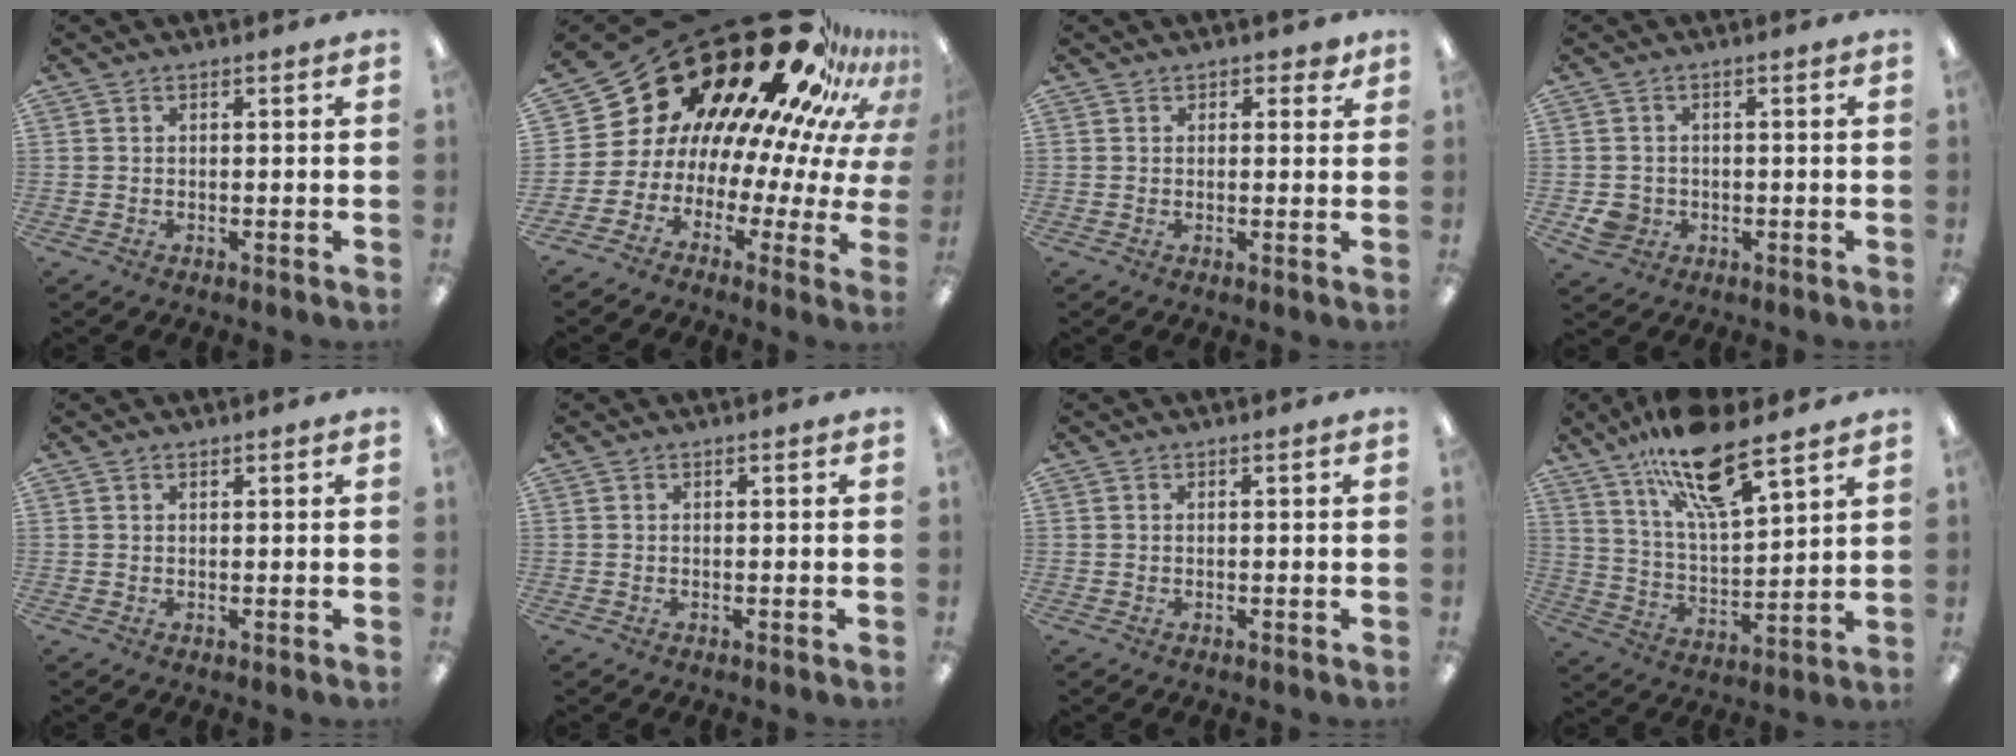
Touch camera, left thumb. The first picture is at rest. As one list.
[{"total": 30.7, "force": [20.0, 15.8, 17.1], "torque": [-0.234, -0.198, 0.402]}, {"total": 2.1, "force": [1.3, 1.4, 0.9], "torque": [-0.003, -0.003, 0.019]}, {"total": 4.2, "force": [-0.9, 3.9, 1.2], "torque": [-0.020, 0.004, -0.017]}, {"total": 0.8, "force": [0.6, 0.4, 0.4], "torque": [-0.009, 0.000, 0.012]}, {"total": 0.0}, {"total": 0.0}, {"total": 17.2, "force": [12.2, 4.7, 11.1], "torque": [-0.202, -0.056, 0.205]}]